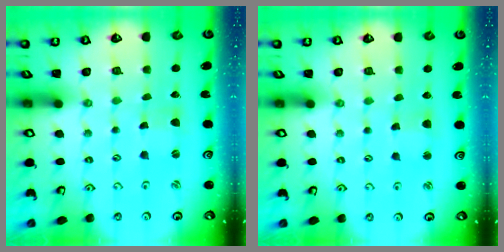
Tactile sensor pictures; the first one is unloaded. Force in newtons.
{"total": 2.2, "press": 2.2, "slide": 0.2}